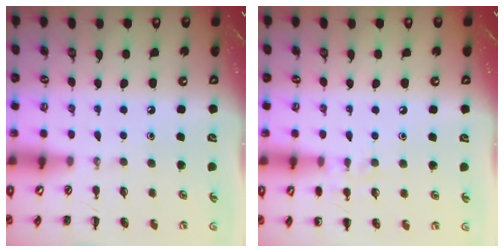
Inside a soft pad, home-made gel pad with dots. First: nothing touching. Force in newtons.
{"total": 6.8, "press": 6.5, "slide": 2.0}